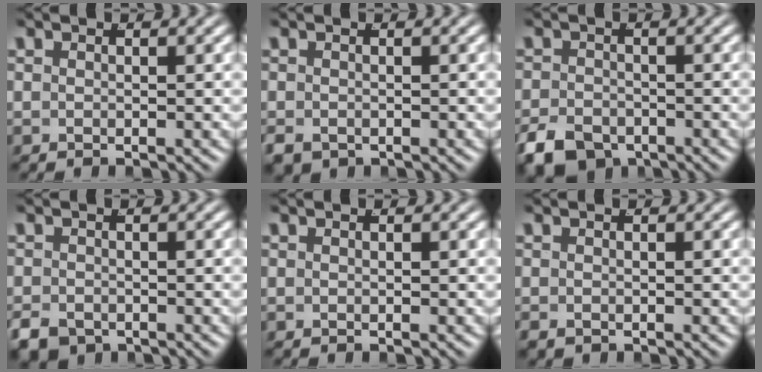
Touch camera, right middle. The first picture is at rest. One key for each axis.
{"total": 2.0, "fx": -1.4, "fy": 1.2, "fz": 0.6, "tx": -0.019, "ty": -0.021, "tz": -0.013}
{"total": 4.4, "fx": -3.5, "fy": 2.3, "fz": 1.5, "tx": -0.014, "ty": -0.018, "tz": -0.058}
{"total": 2.9, "fx": -2.3, "fy": 1.5, "fz": 0.8, "tx": -0.011, "ty": -0.017, "tz": -0.034}
{"total": 0.0}
{"total": 0.9, "fx": -0.8, "fy": 0.4, "fz": 0.3, "tx": -0.007, "ty": -0.012, "tz": -0.007}